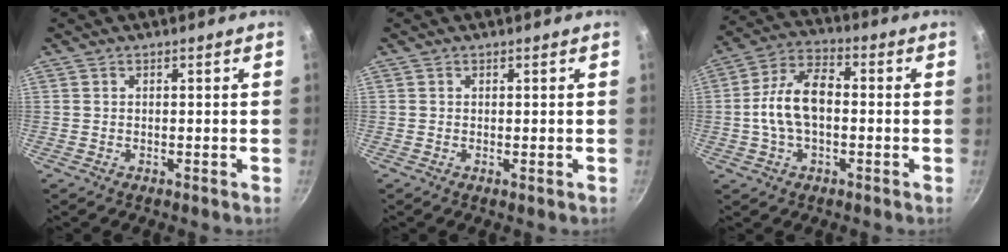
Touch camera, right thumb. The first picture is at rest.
{"total": 0.0}
{"total": 11.4, "force": [-0.7, 6.7, 9.2], "torque": [-0.159, 0.037, -0.024]}